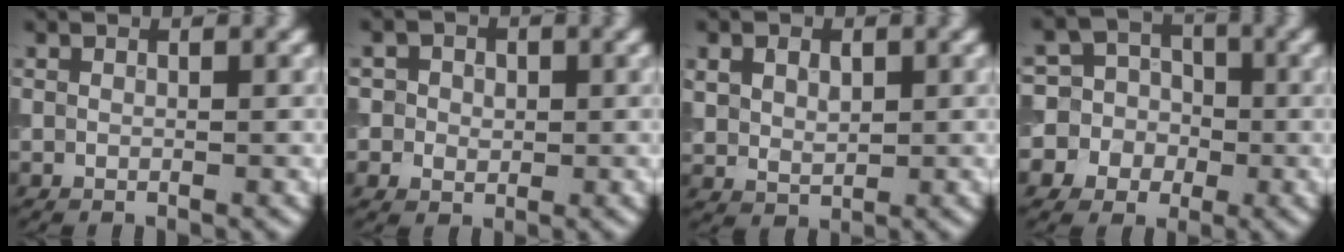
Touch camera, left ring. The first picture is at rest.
{"total": 3.3, "force": [0.9, 3.0, 1.2], "torque": [-0.011, 0.006, 0.006]}
{"total": 2.6, "force": [0.8, 1.9, 1.5], "torque": [-0.033, -0.001, 0.017]}
{"total": 9.4, "force": [-0.9, 9.1, 1.8], "torque": [-0.055, 0.025, -0.042]}